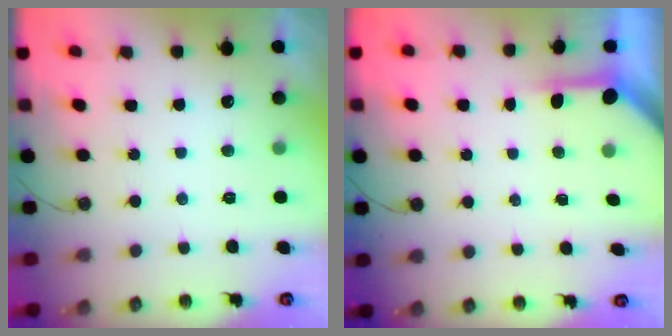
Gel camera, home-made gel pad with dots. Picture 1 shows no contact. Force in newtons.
{"total": 3.9, "press": 3.9, "slide": 0.3}